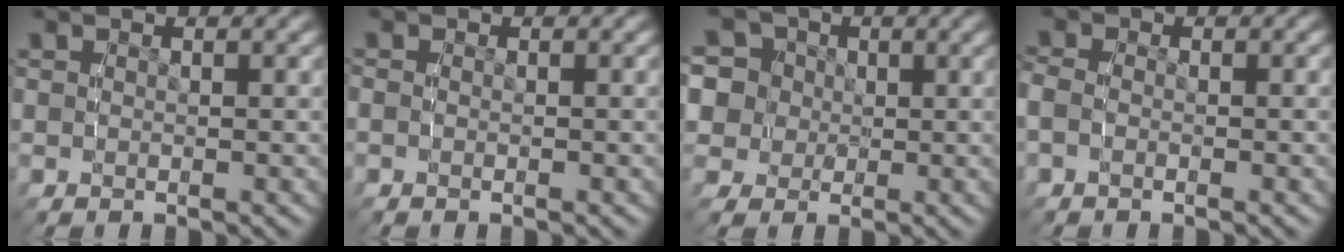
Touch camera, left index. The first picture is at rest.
{"total": 0.6, "force": [-0.6, -0.1, -0.2], "torque": [0.002, -0.005, -0.012]}
{"total": 11.1, "force": [0.7, 10.2, 4.3], "torque": [-0.118, -0.032, 0.005]}
{"total": 1.9, "force": [-1.1, 1.5, 0.5], "torque": [-0.031, -0.010, -0.022]}